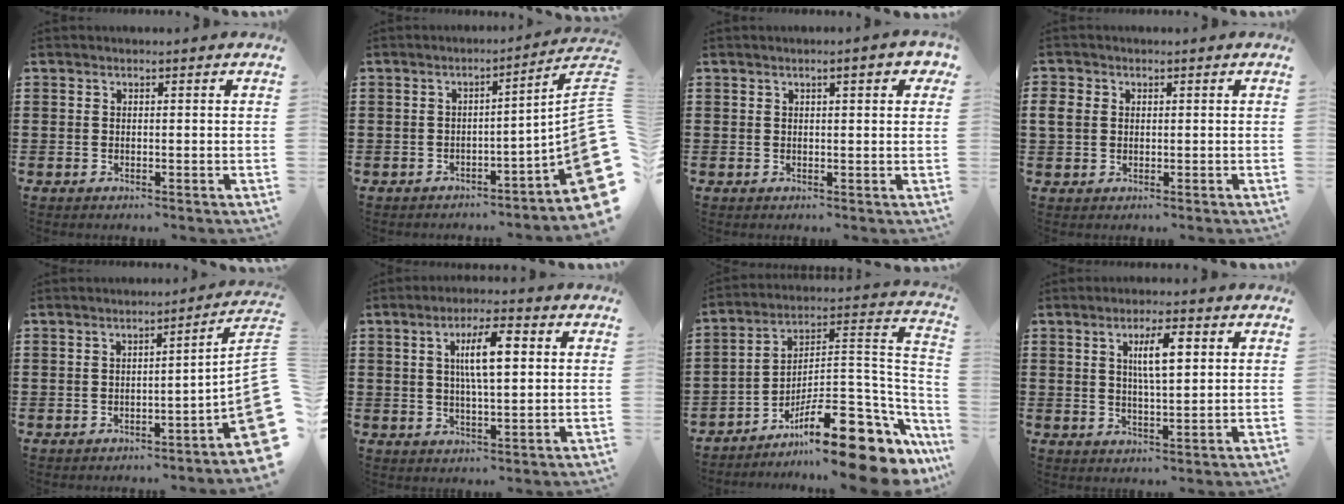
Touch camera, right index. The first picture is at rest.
{"total": 7.4, "force": [-1.7, 1.4, 7.1], "torque": [-0.094, -0.028, -0.031]}
{"total": 2.7, "force": [1.1, 0.5, 2.4], "torque": [-0.040, 0.002, 0.015]}
{"total": 2.5, "force": [0.4, 2.2, 1.1], "torque": [-0.036, 0.005, 0.002]}
{"total": 4.9, "force": [-1.9, 0.2, 4.6], "torque": [-0.069, -0.027, -0.035]}
{"total": 7.3, "force": [1.5, 2.0, 6.9], "torque": [-0.126, 0.007, 0.021]}
{"total": 16.2, "force": [-11.1, 3.7, 11.1], "torque": [-0.167, 0.035, -0.193]}
{"total": 5.9, "force": [1.7, 1.6, 5.4], "torque": [-0.094, 0.001, 0.023]}